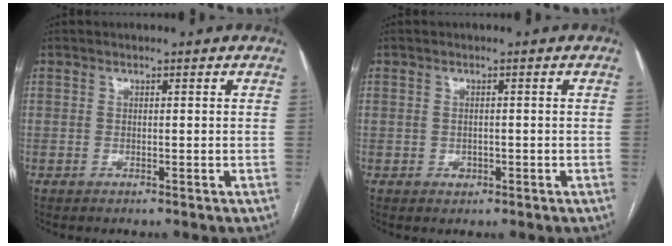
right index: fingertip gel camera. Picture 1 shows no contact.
{"total": 1.4, "force": [-0.5, 1.1, 0.7], "torque": [-0.014, 0.003, -0.003]}